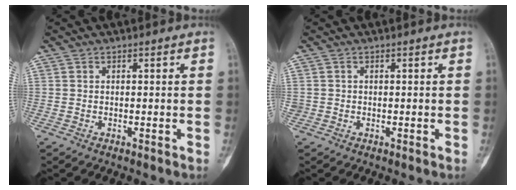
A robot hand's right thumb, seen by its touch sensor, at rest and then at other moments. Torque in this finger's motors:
{"motor_torque": [-0.09, -0.20, 0.27, -0.08, -0.02]}